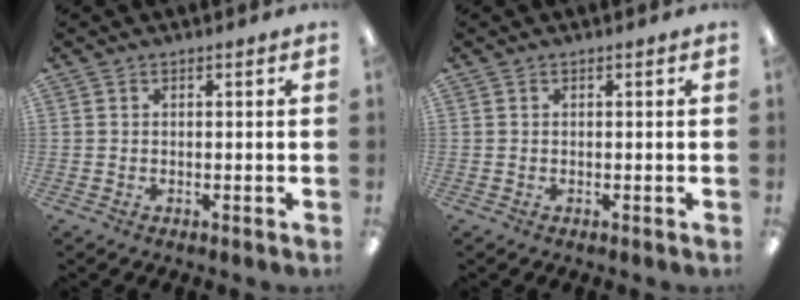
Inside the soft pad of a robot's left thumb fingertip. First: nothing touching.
{"total": 0.0}